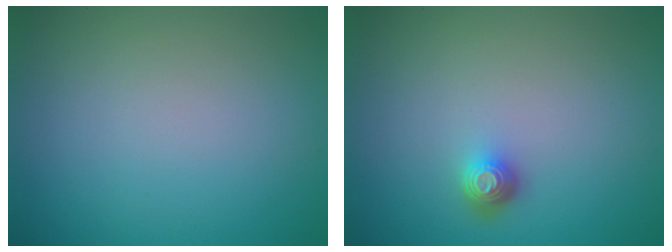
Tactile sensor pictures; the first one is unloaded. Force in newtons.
{"total": 1.6, "press": 1.3, "slide": 1.0}